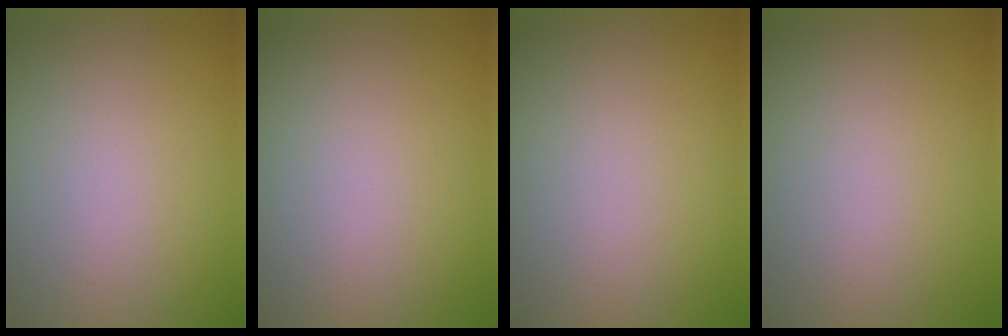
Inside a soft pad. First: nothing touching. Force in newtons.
{"total": 0.0}
{"total": 0.0}
{"total": 0.0}